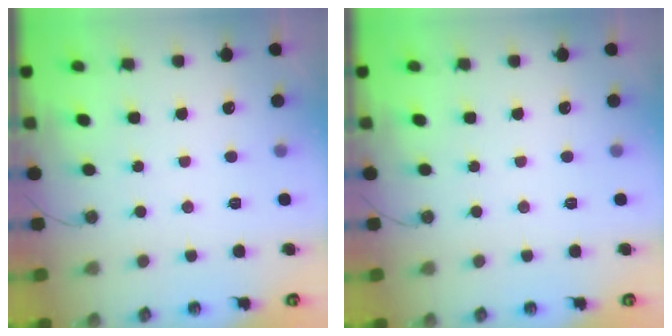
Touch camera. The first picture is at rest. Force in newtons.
{"total": 0.0}